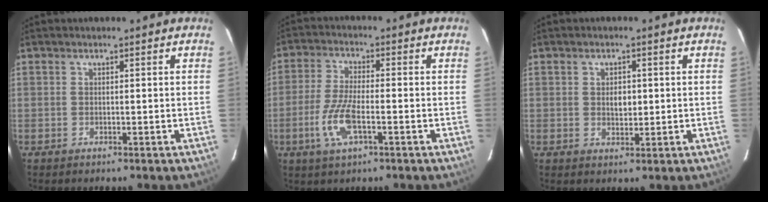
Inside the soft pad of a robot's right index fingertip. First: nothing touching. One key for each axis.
{"total": 8.2, "fx": -3.0, "fy": 2.5, "fz": 7.2, "tx": -0.158, "ty": -0.005, "tz": -0.059}
{"total": 2.7, "fx": 0.3, "fy": 1.9, "fz": 2.0, "tx": -0.031, "ty": 0.002, "tz": 0.005}